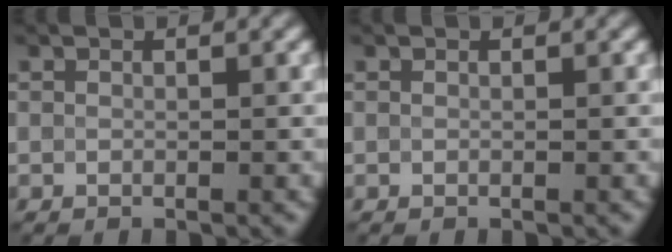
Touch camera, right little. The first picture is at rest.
{"total": 0.0}